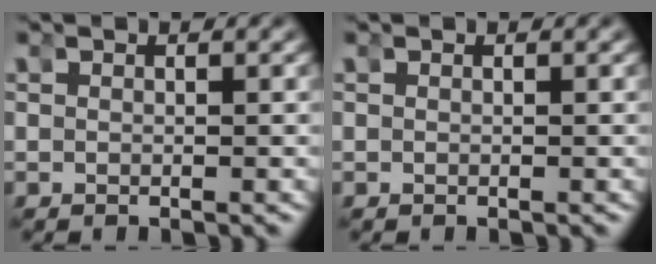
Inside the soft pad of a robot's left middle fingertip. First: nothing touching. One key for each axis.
{"total": 0.0}